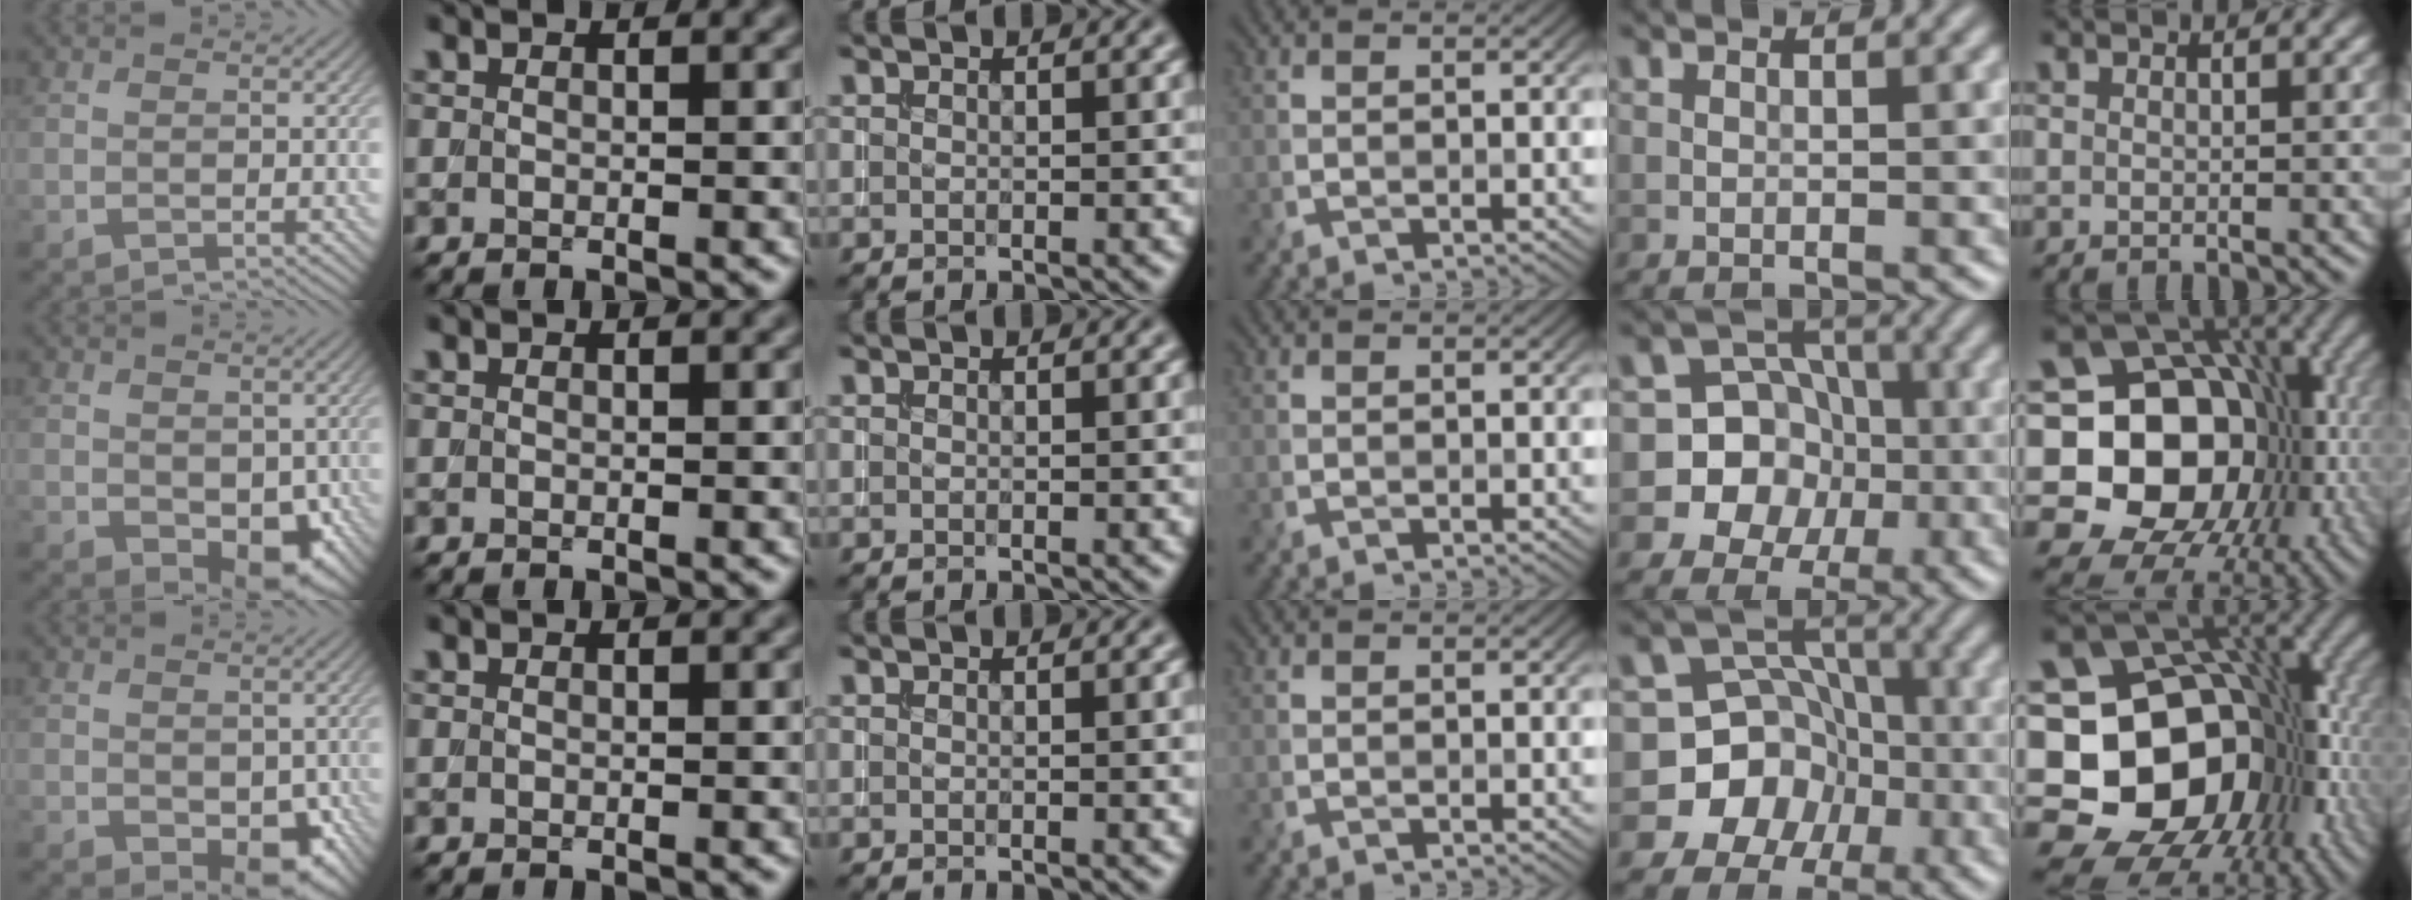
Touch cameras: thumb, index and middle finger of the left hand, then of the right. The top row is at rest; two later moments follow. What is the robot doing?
{"motion": "extract", "object": "drawer"}